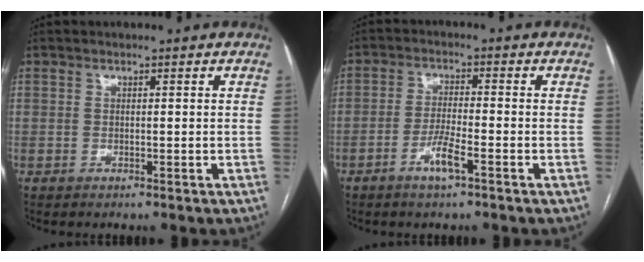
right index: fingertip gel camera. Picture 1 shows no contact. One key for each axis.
{"total": 4.3, "fx": -2.4, "fy": 0.2, "fz": 3.6, "tx": -0.070, "ty": -0.003, "tz": -0.048}